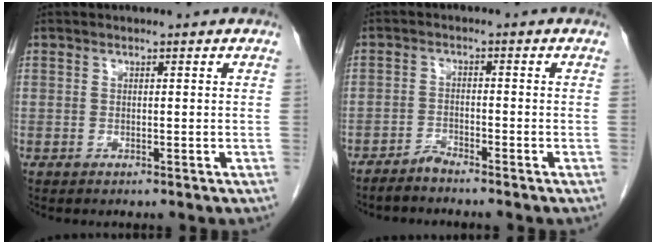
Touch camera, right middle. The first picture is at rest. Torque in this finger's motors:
{"motor_torque": [-0.12, 0.00, 0.00, -0.02]}